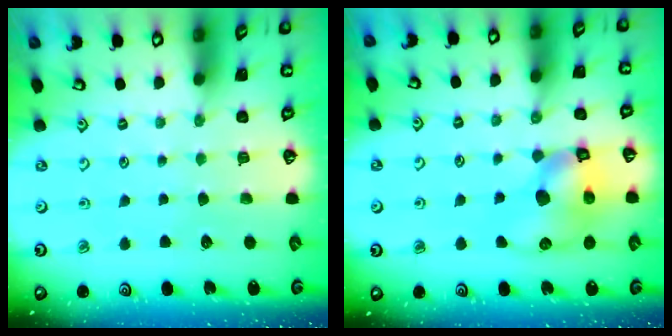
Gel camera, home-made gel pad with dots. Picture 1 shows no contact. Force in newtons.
{"total": 12.5, "press": 12.4, "slide": 1.9}